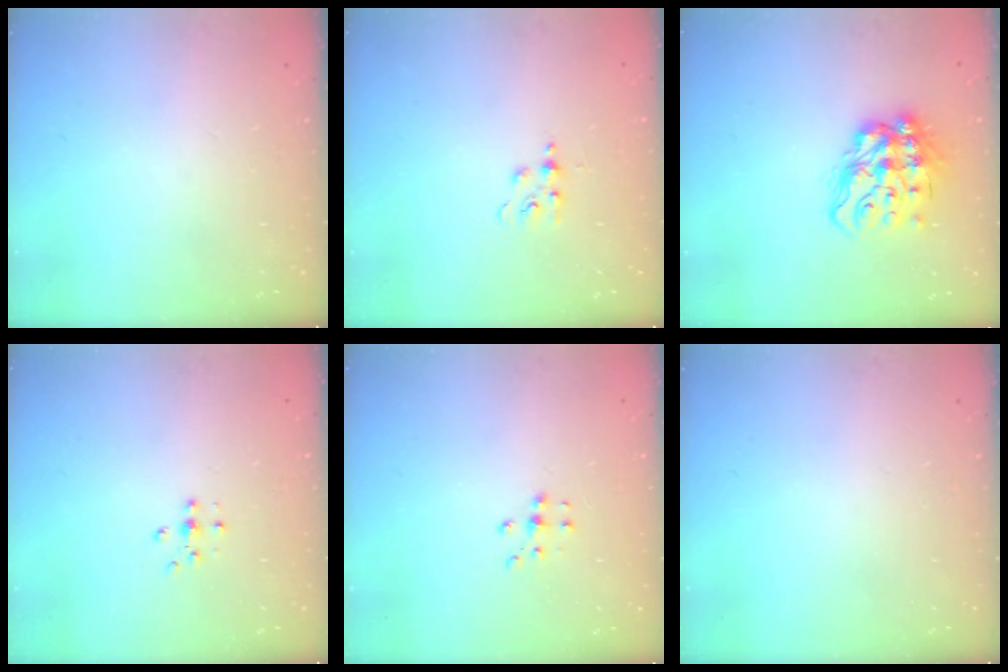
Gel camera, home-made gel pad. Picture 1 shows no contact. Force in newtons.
{"total": 4.0, "press": 4.0, "slide": 0.5}
{"total": 14.4, "press": 14.3, "slide": 1.5}
{"total": 4.7, "press": 4.6, "slide": 0.9}
{"total": 5.0, "press": 5.0, "slide": 0.7}
{"total": 0.0}